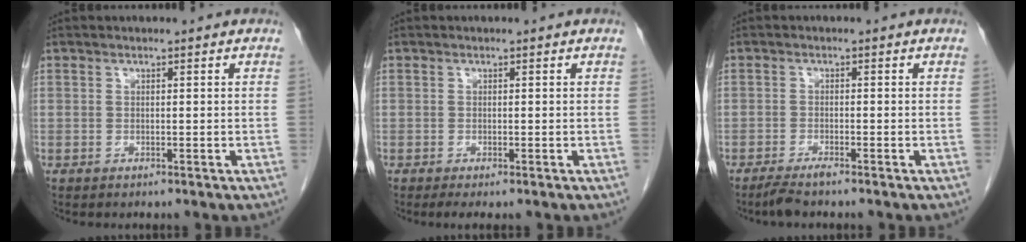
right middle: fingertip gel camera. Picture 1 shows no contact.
{"total": 1.5, "force": [-1.0, 0.3, 1.1], "torque": [-0.017, -0.006, -0.015]}
{"total": 2.4, "force": [-2.0, 0.0, 1.3], "torque": [-0.031, -0.007, -0.040]}